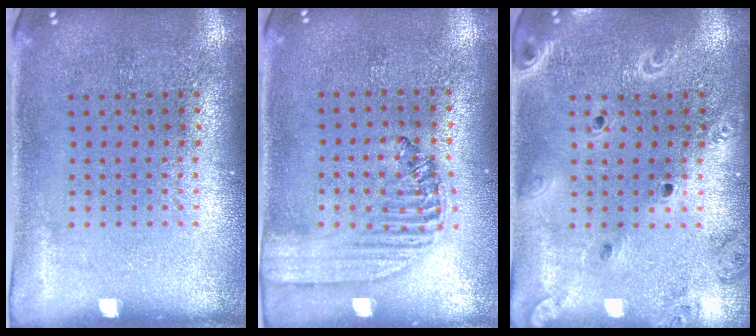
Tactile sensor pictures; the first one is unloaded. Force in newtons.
{"total": 1.5, "press": 1.4, "slide": 0.6}
{"total": 2.1, "press": 1.9, "slide": 0.9}